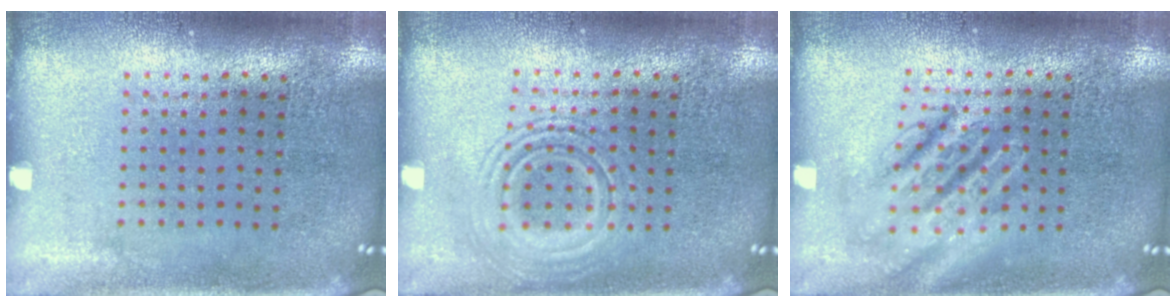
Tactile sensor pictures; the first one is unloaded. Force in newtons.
{"total": 2.8, "press": 2.8, "slide": 0.4}
{"total": 2.6, "press": 2.6, "slide": 0.3}